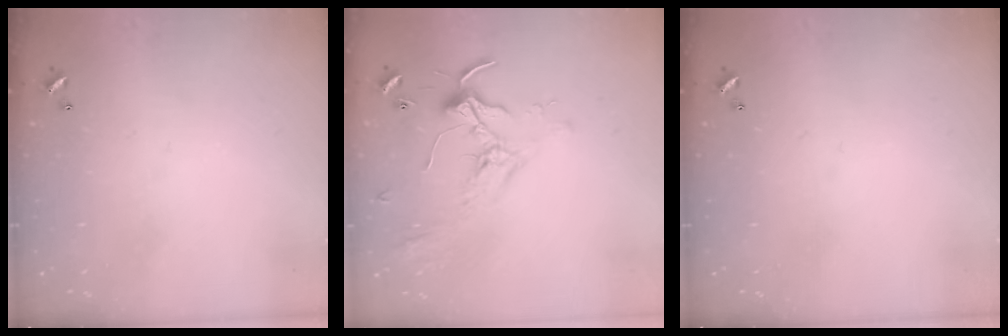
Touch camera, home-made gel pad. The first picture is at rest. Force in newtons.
{"total": 2.1, "press": 2.1, "slide": 0.4}
{"total": 0.0}